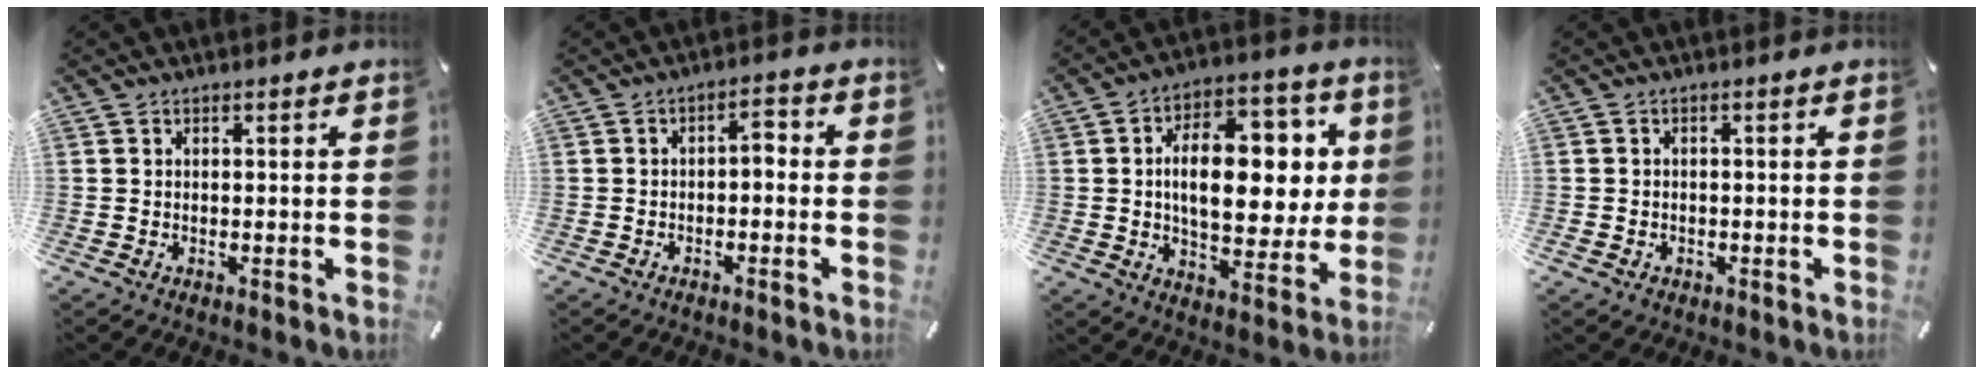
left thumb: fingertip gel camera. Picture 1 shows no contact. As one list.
[{"total": 3.3, "force": [-1.4, 1.8, 2.4], "torque": [-0.047, 0.019, -0.031]}, {"total": 18.0, "force": [2.8, 10.9, 14.1], "torque": [-0.211, 0.000, 0.049]}, {"total": 1.5, "force": [-0.7, 1.3, 0.5], "torque": [-0.010, 0.004, -0.015]}]